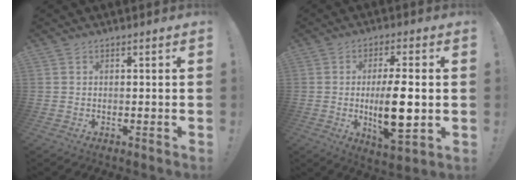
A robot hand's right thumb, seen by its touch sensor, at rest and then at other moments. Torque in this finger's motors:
{"motor_torque": [-0.06, 0.52, 0.15, -0.16, 0.34]}